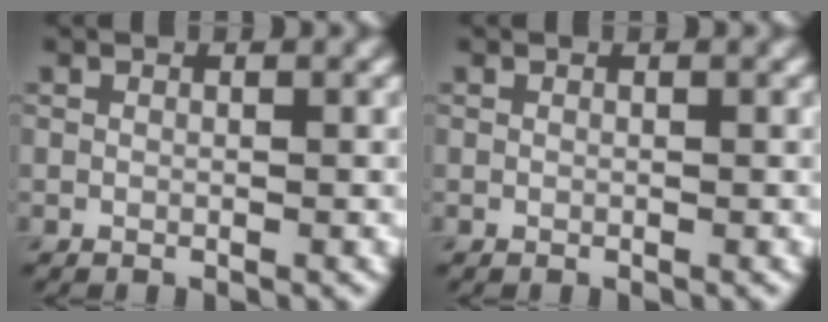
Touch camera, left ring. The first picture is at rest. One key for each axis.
{"total": 0.0}